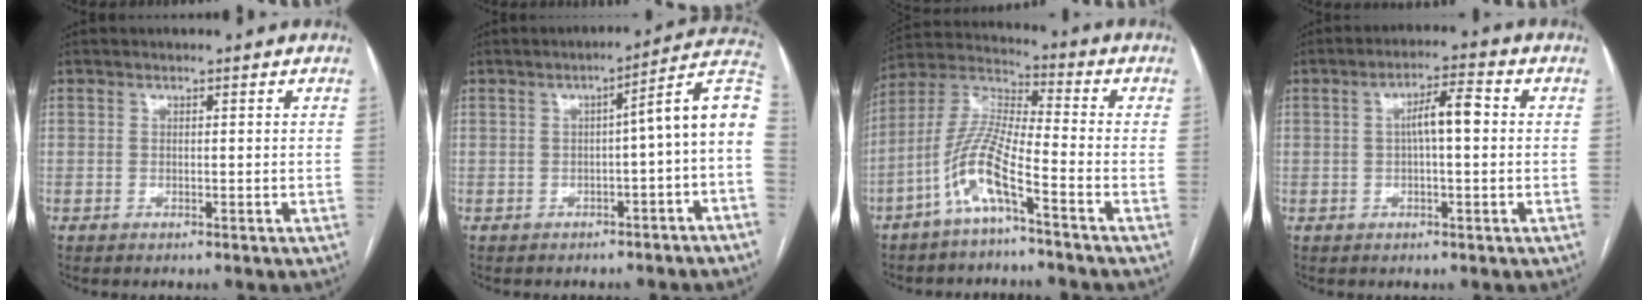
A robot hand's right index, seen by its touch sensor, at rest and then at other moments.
{"total": 9.3, "force": [-1.5, 0.3, 9.1], "torque": [-0.110, 0.032, -0.028]}
{"total": 9.8, "force": [-5.3, 0.9, 8.2], "torque": [-0.184, 0.004, -0.115]}
{"total": 5.4, "force": [0.4, 1.0, 5.3], "torque": [-0.091, 0.018, 0.005]}